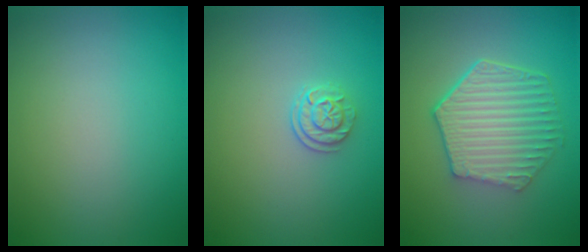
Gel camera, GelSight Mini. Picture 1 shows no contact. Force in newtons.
{"total": 1.9, "press": 1.6, "slide": 1.1}
{"total": 6.4, "press": 4.8, "slide": 4.2}